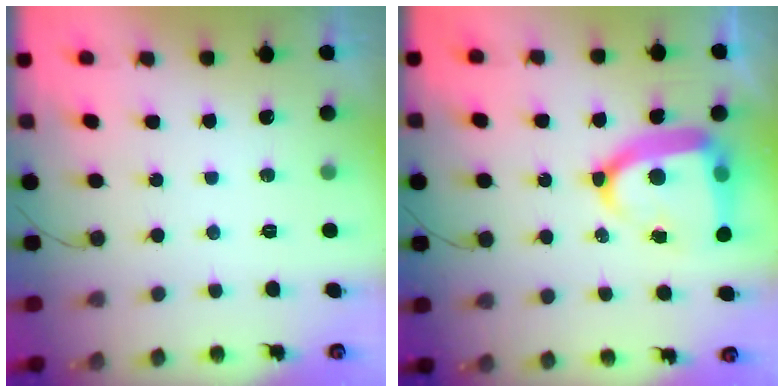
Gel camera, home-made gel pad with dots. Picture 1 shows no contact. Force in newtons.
{"total": 16.5, "press": 16.4, "slide": 1.6}